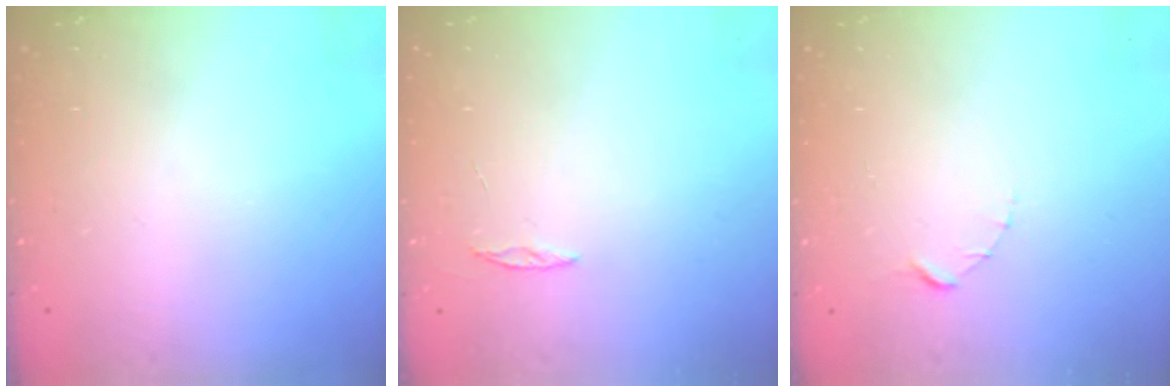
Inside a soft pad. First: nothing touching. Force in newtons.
{"total": 2.0, "press": 2.0, "slide": 0.2}
{"total": 1.5, "press": 1.5, "slide": 0.2}